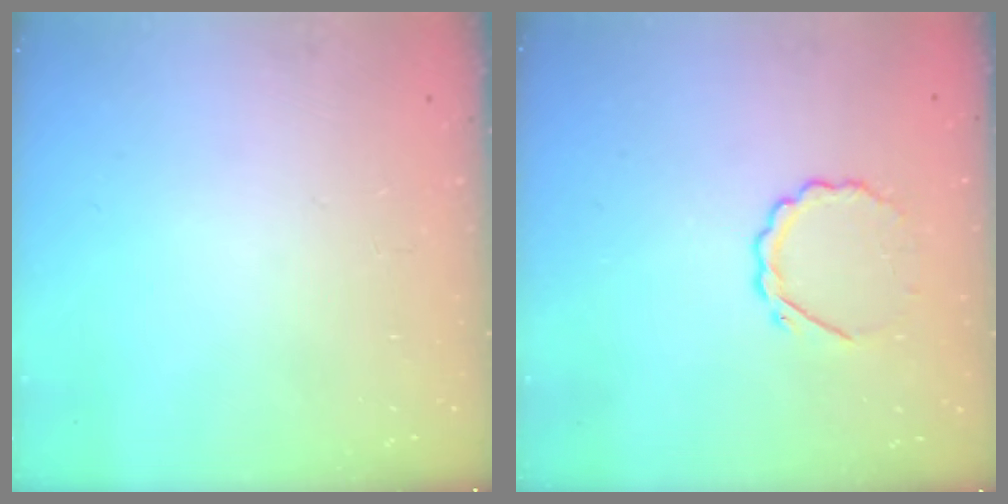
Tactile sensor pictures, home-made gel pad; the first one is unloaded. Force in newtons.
{"total": 4.8, "press": 4.6, "slide": 1.5}